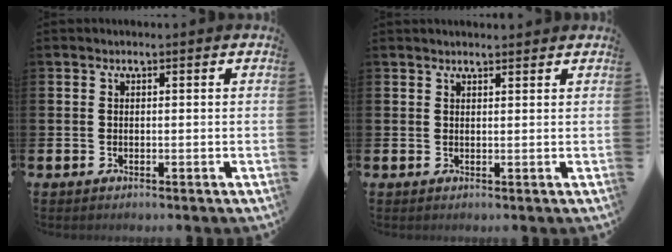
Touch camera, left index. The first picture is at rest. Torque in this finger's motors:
{"motor_torque": [1.00, -1.14, 0.14, 0.07]}